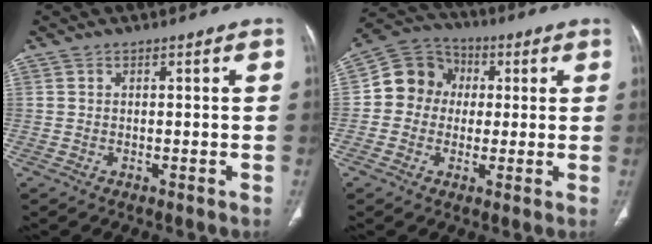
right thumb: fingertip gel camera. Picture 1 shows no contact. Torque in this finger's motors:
{"motor_torque": [0.59, 2.00, 0.47, -0.64, 0.01]}